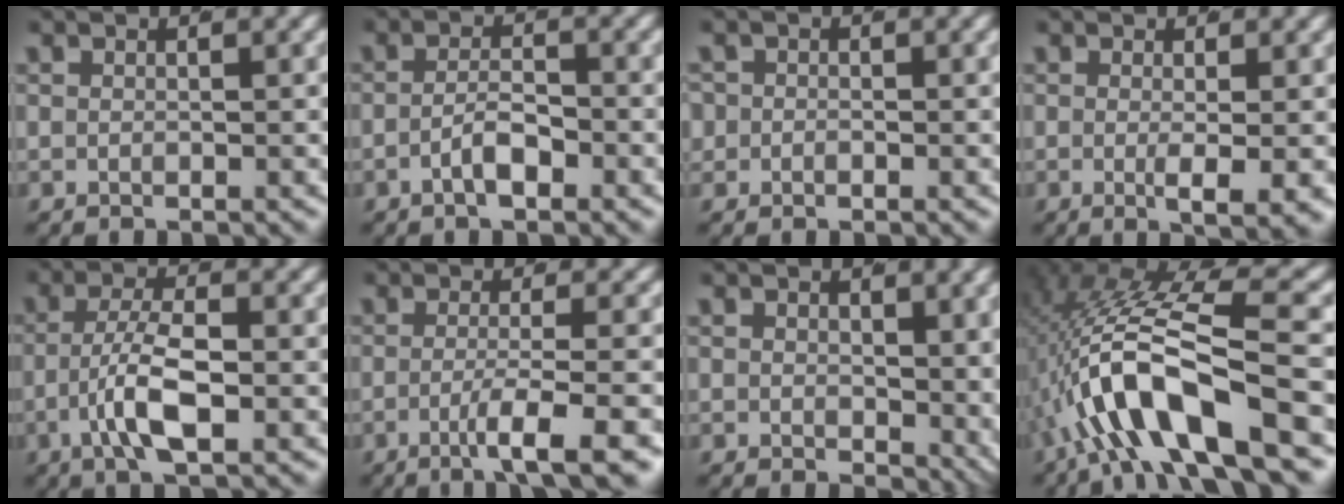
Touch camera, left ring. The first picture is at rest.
{"total": 2.6, "force": [-1.8, 0.5, 1.7], "torque": [-0.029, -0.011, -0.029]}
{"total": 0.9, "force": [-0.3, 0.9, 0.2], "torque": [-0.006, -0.009, -0.002]}
{"total": 3.3, "force": [-0.7, 0.3, 3.2], "torque": [-0.049, -0.017, -0.004]}
{"total": 4.8, "force": [-1.7, 1.5, 4.2], "torque": [-0.084, -0.016, -0.019]}
{"total": 5.2, "force": [-3.1, -0.2, 4.1], "torque": [-0.068, -0.017, -0.042]}
{"total": 1.9, "force": [0.7, 0.7, 1.6], "torque": [-0.016, -0.015, 0.021]}
{"total": 9.4, "force": [-1.2, 3.5, 8.7], "torque": [-0.184, 0.000, -0.012]}